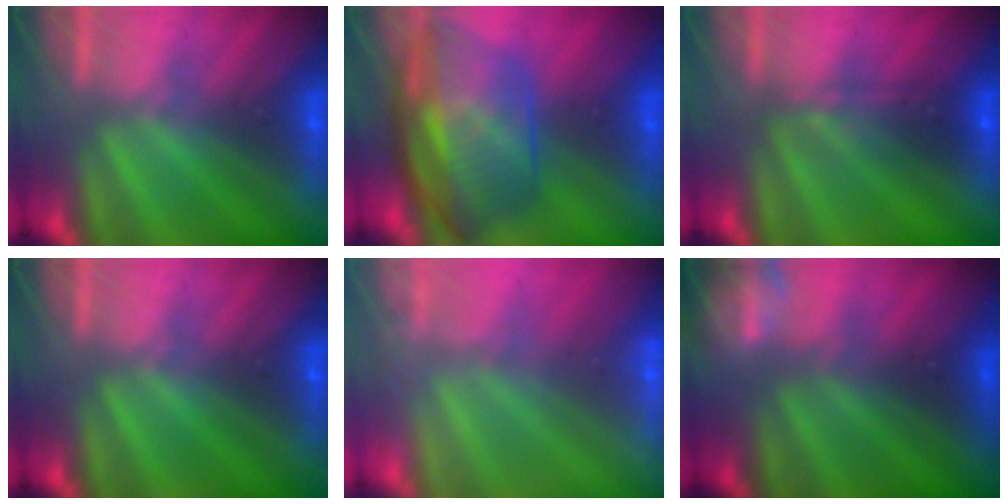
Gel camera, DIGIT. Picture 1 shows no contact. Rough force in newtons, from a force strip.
{"total": 10.6}
{"total": 2.4}
{"total": 0.0}
{"total": 2.4}
{"total": 5.6}